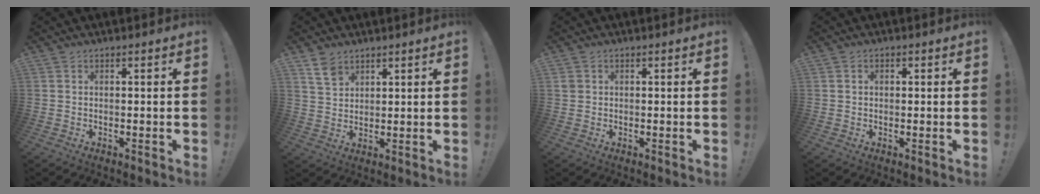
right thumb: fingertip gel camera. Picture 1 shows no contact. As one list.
[{"total": 5.9, "force": [4.1, 3.6, 2.2], "torque": [-0.039, -0.018, 0.080]}, {"total": 1.5, "force": [0.5, 1.4, 0.5], "torque": [-0.008, 0.003, 0.009]}, {"total": 0.9, "force": [0.0, 0.8, 0.4], "torque": [-0.004, 0.002, -0.002]}]